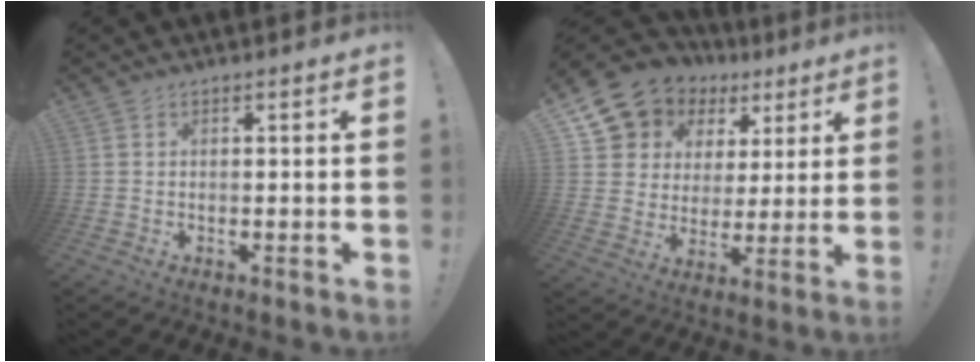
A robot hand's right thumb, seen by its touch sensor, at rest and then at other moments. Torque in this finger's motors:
{"motor_torque": [0.13, 0.44, 0.35, -0.01, 0.33]}